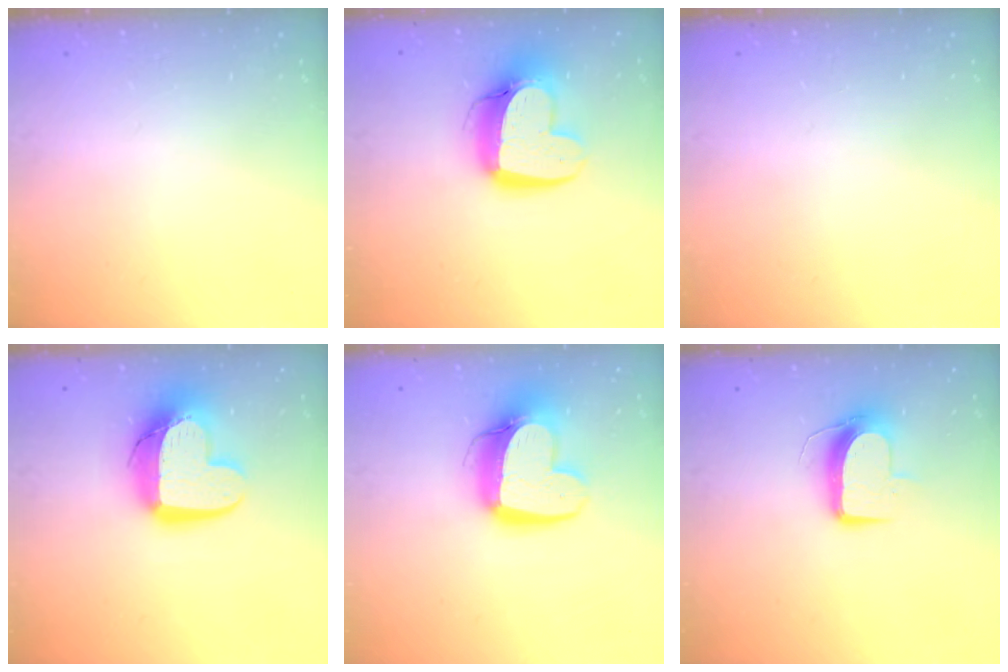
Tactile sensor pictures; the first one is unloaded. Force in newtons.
{"total": 15.5, "press": 15.5, "slide": 1.2}
{"total": 0.0}
{"total": 15.1, "press": 15.0, "slide": 1.4}
{"total": 15.2, "press": 15.2, "slide": 1.4}
{"total": 10.1, "press": 10.1, "slide": 0.2}